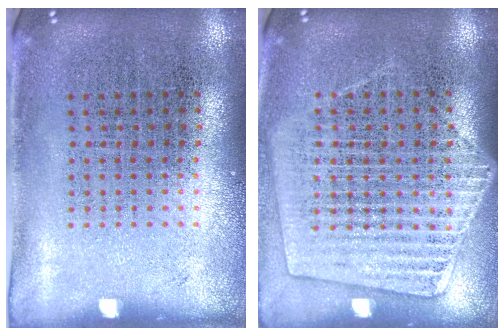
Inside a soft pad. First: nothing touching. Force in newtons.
{"total": 1.6, "press": 1.5, "slide": 0.6}